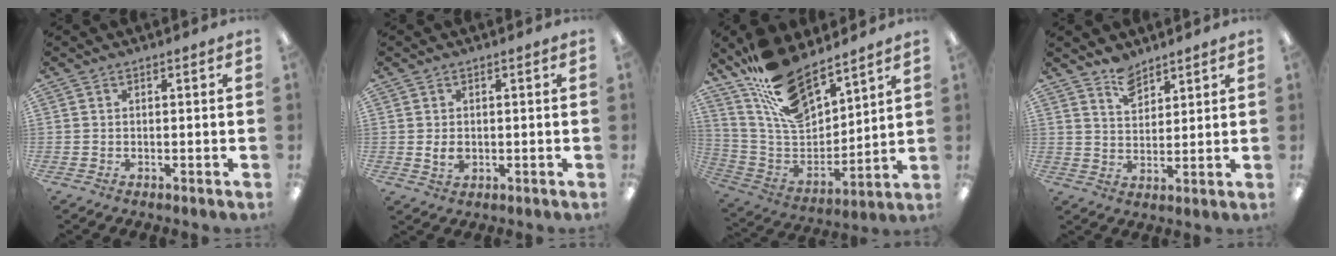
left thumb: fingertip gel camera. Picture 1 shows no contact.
{"total": 2.8, "force": [-0.1, 1.9, 2.0], "torque": [-0.035, -0.002, -0.005]}
{"total": 17.6, "force": [14.0, 6.8, 8.3], "torque": [-0.177, -0.085, 0.257]}
{"total": 6.2, "force": [5.1, 3.0, 1.9], "torque": [-0.028, -0.027, 0.093]}